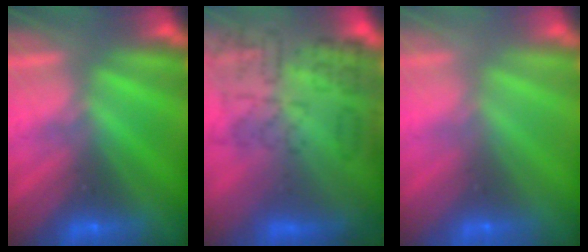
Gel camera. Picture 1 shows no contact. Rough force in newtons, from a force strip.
{"total": 9.4}
{"total": 8.1}